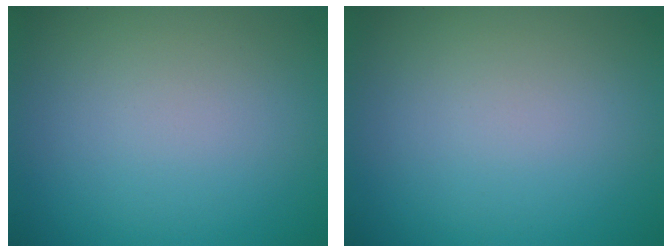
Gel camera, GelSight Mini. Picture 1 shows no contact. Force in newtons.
{"total": 0.0}